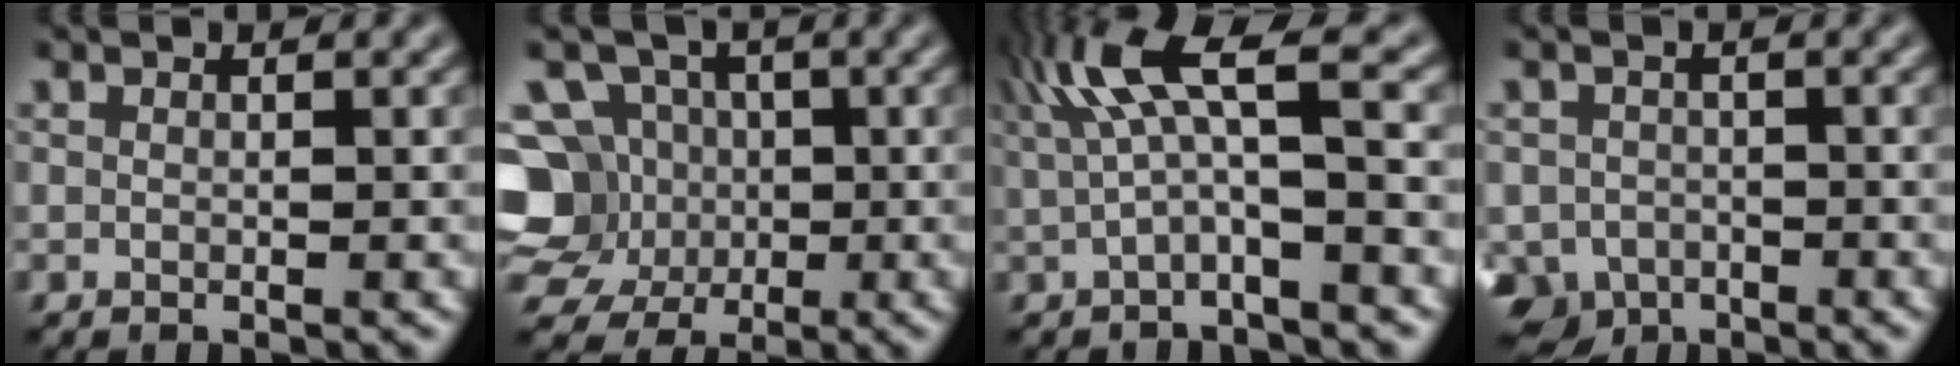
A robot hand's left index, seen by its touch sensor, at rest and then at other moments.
{"total": 9.5, "force": [-0.6, 8.8, 3.5], "torque": [-0.087, 0.026, -0.046]}
{"total": 6.0, "force": [1.7, 1.2, 5.6], "torque": [-0.116, 0.009, 0.029]}
{"total": 4.8, "force": [-3.0, 3.4, 1.5], "torque": [-0.024, -0.012, -0.051]}